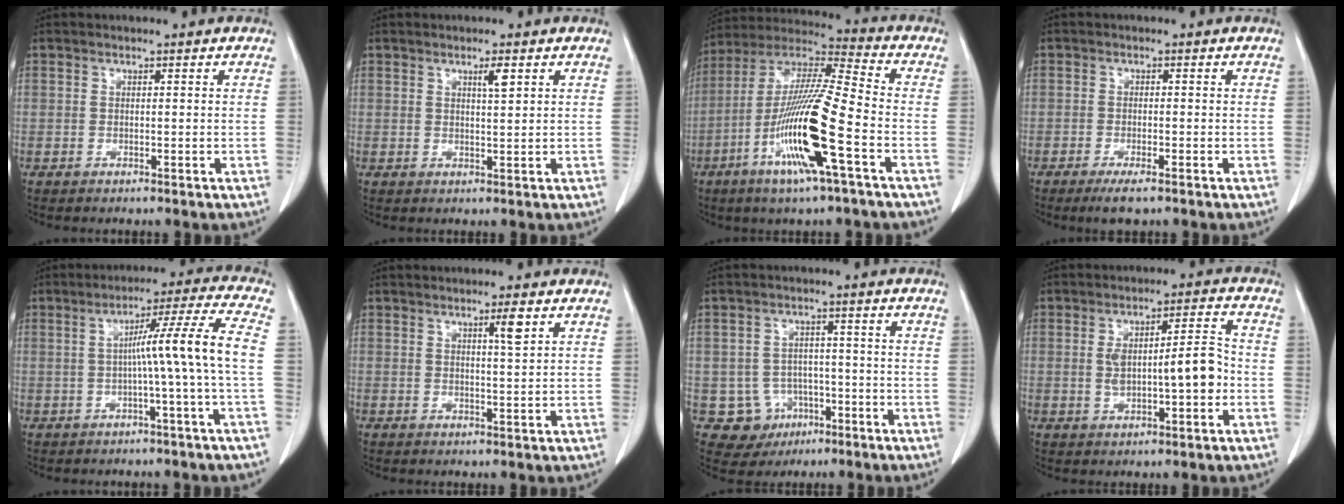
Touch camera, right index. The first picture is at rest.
{"total": 2.1, "force": [1.1, 0.1, 1.8], "torque": [-0.034, -0.003, 0.019]}
{"total": 17.4, "force": [-6.1, 0.3, 16.2], "torque": [-0.326, -0.013, -0.119]}
{"total": 3.5, "force": [-2.4, 0.5, 2.5], "torque": [-0.047, -0.008, -0.039]}
{"total": 9.5, "force": [-0.7, -2.3, 9.2], "torque": [-0.137, 0.018, -0.004]}
{"total": 2.6, "force": [1.3, -0.2, 2.2], "torque": [-0.040, -0.003, 0.022]}
{"total": 6.7, "force": [-2.3, 6.2, 0.9], "torque": [-0.014, 0.010, -0.026]}
{"total": 8.3, "force": [-0.8, 2.0, 8.1], "torque": [-0.140, 0.023, -0.006]}